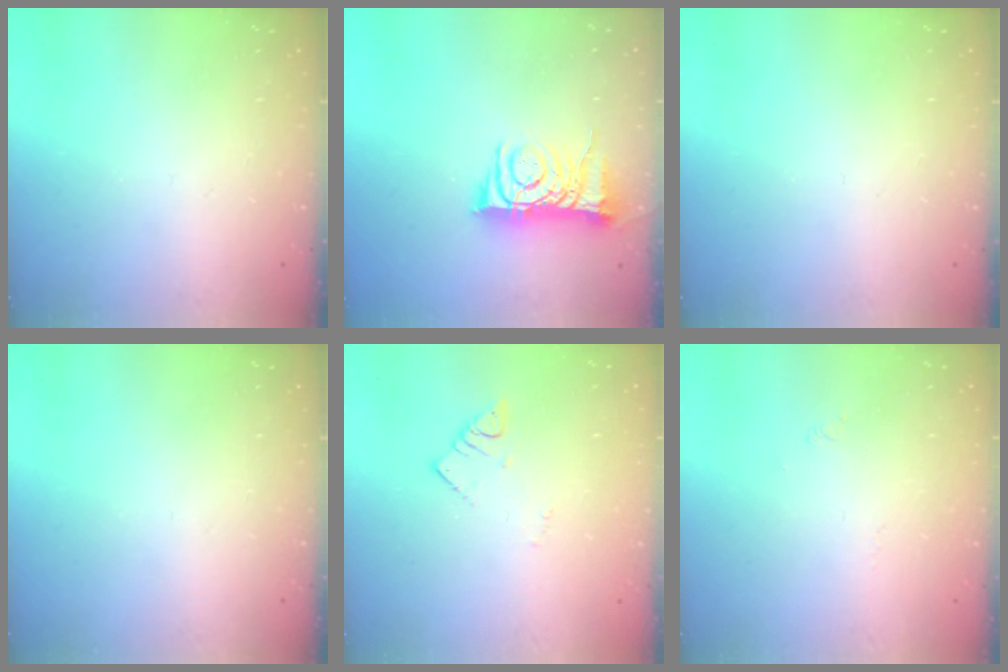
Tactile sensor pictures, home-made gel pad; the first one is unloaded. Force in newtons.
{"total": 8.2, "press": 8.2, "slide": 0.7}
{"total": 0.0}
{"total": 0.0}
{"total": 2.6, "press": 2.6, "slide": 0.1}
{"total": 1.7, "press": 1.6, "slide": 0.4}